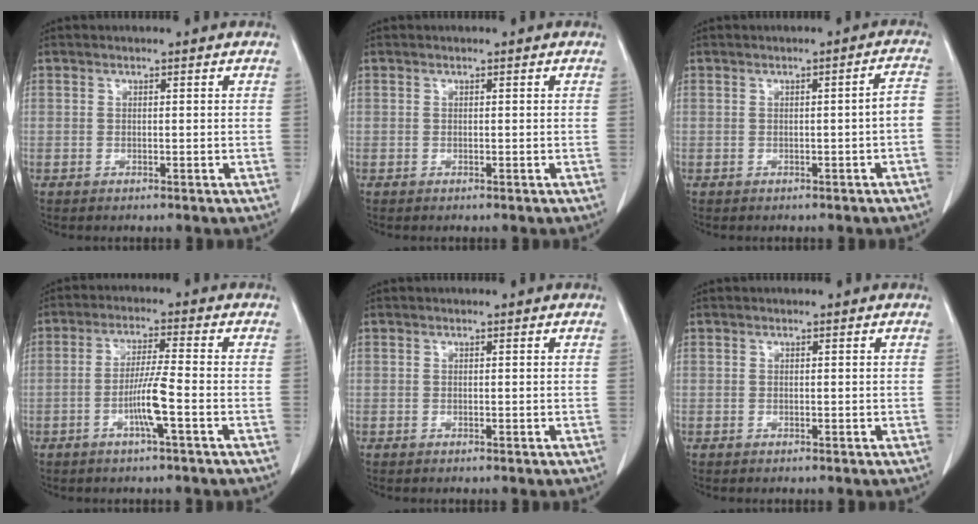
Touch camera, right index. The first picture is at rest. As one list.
[{"total": 0.0}, {"total": 2.7, "force": [-0.9, 0.0, 2.6], "torque": [-0.028, 0.009, -0.013]}, {"total": 5.6, "force": [-2.0, -0.6, 5.3], "torque": [-0.100, -0.001, -0.036]}, {"total": 0.0}, {"total": 0.0}]